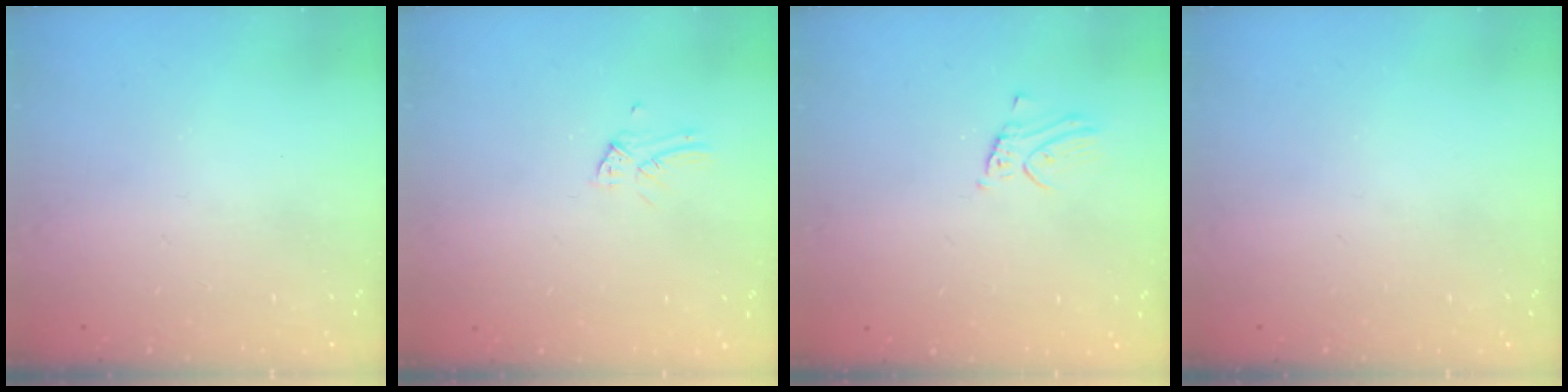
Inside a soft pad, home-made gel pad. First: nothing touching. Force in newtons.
{"total": 2.1, "press": 2.1, "slide": 0.1}
{"total": 2.2, "press": 2.2, "slide": 0.1}
{"total": 0.0}